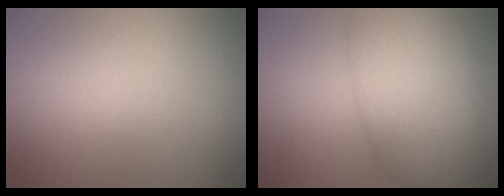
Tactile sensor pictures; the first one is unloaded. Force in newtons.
{"total": 8.5, "press": 8.5, "slide": 0.5}